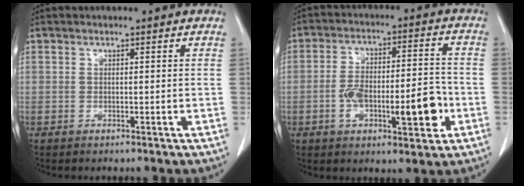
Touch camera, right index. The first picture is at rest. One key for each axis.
{"total": 12.8, "fx": -3.8, "fy": 3.8, "fz": 11.6, "tx": -0.188, "ty": 0.018, "tz": -0.055}